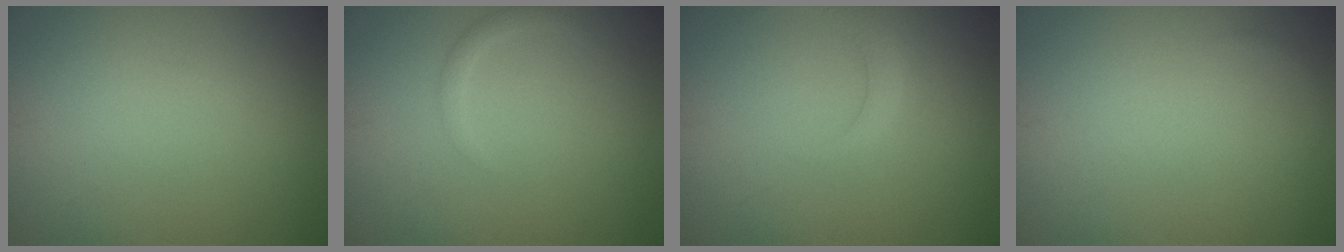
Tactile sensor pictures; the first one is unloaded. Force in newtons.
{"total": 0.9, "press": 0.9, "slide": 0.0}
{"total": 1.5, "press": 1.5, "slide": 0.1}
{"total": 0.6, "press": 0.6, "slide": 0.1}